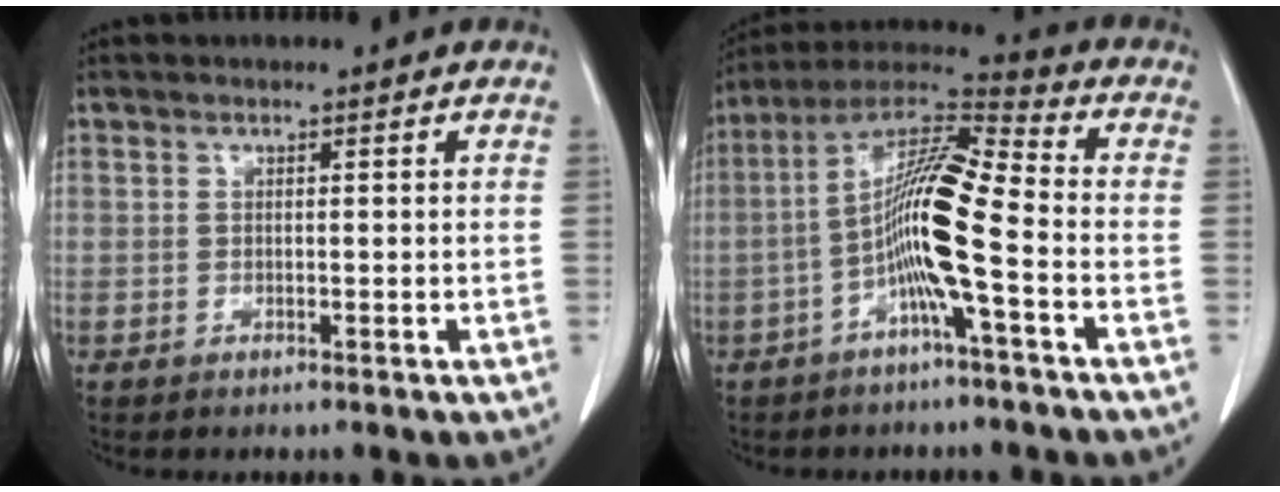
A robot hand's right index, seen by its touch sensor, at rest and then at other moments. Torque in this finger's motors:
{"motor_torque": [2.14, 0.00, 0.40, 0.19]}